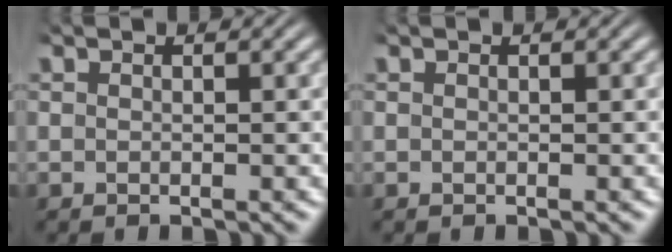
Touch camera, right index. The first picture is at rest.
{"total": 0.0}